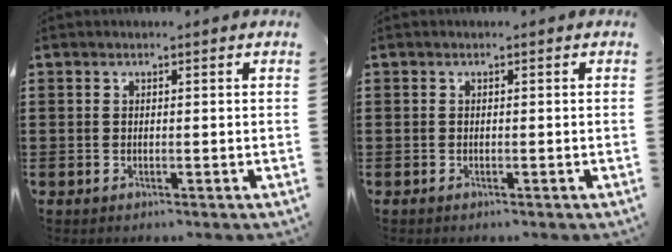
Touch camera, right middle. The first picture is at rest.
{"total": 0.0}